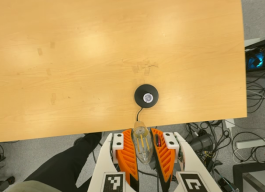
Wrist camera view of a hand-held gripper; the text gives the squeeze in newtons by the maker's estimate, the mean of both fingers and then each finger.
{"total": 22.7, "left": 25.8, "right": 19.6}